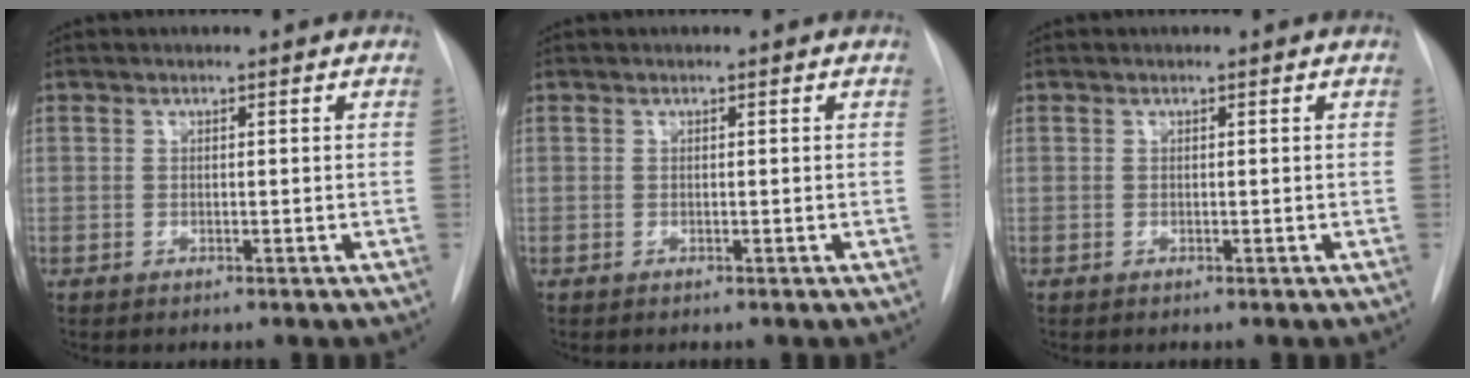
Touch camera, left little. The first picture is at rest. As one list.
[{"total": 0.0}, {"total": 0.0}]